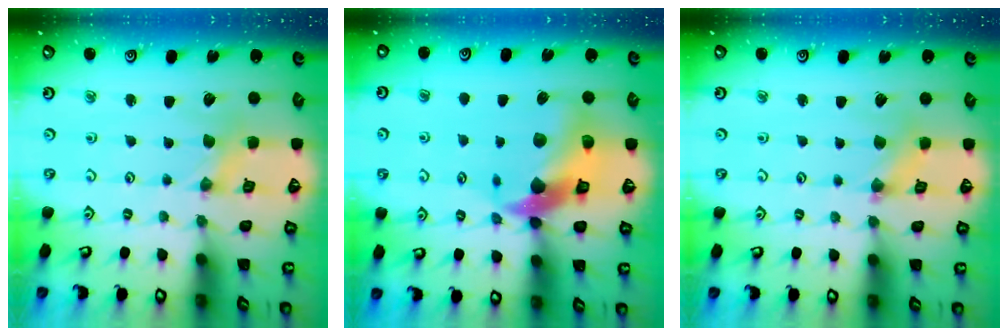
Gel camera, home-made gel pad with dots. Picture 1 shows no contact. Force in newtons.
{"total": 14.0, "press": 13.8, "slide": 2.1}
{"total": 2.0, "press": 2.0, "slide": 0.3}